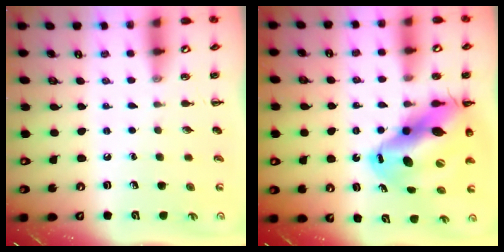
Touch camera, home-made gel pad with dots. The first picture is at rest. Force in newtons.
{"total": 19.0, "press": 18.1, "slide": 5.5}